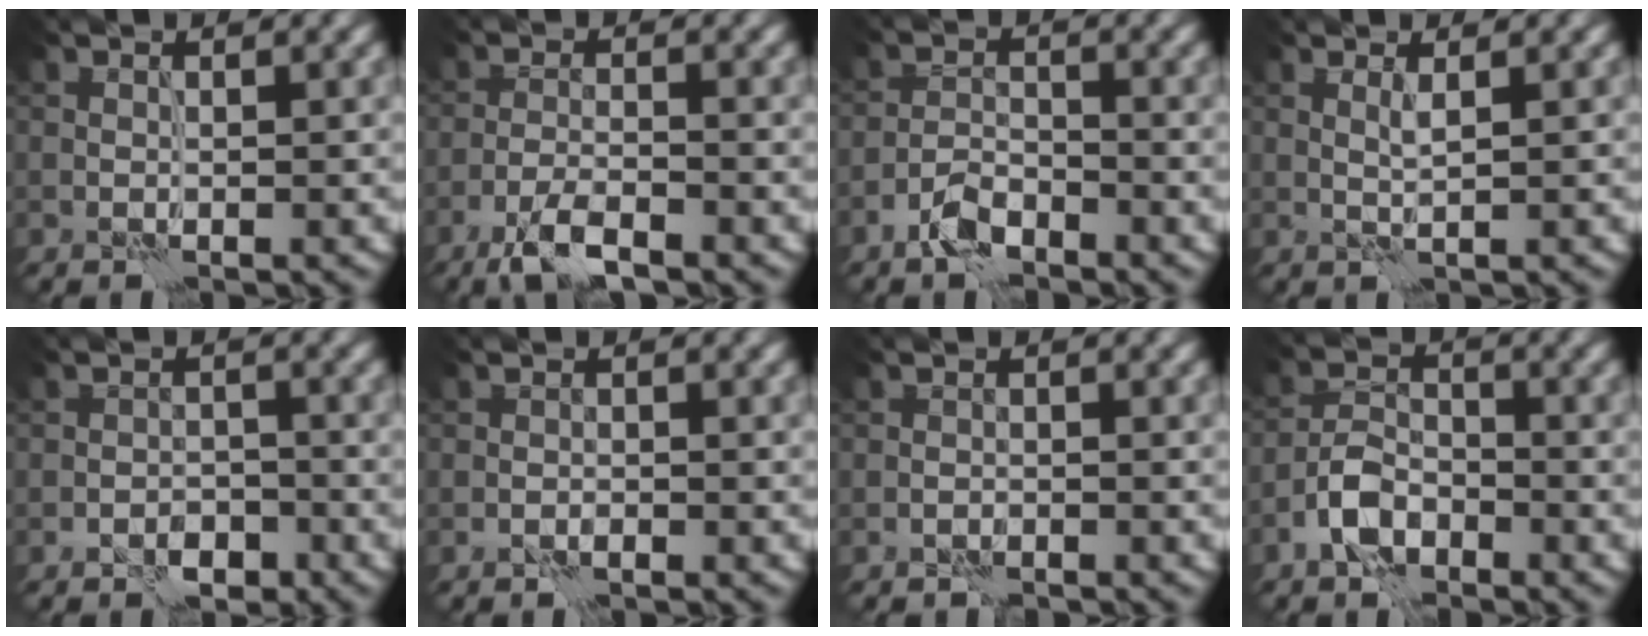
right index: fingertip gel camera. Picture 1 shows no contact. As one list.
[{"total": 3.9, "force": [-2.8, 0.8, 2.6], "torque": [-0.055, 0.000, -0.062]}, {"total": 2.7, "force": [-2.1, 1.0, 1.5], "torque": [-0.027, 0.006, -0.046]}, {"total": 1.0, "force": [0.5, -0.1, 0.9], "torque": [-0.023, 0.001, 0.008]}, {"total": 2.4, "force": [-1.6, 1.4, 1.1], "torque": [-0.010, 0.004, -0.030]}, {"total": 0.8, "force": [-0.5, 0.4, 0.5], "torque": [-0.007, 0.003, -0.010]}, {"total": 0.9, "force": [-0.7, 0.4, 0.2], "torque": [-0.003, 0.002, -0.015]}, {"total": 3.6, "force": [-2.2, 2.0, 2.1], "torque": [-0.036, 0.007, -0.051]}]